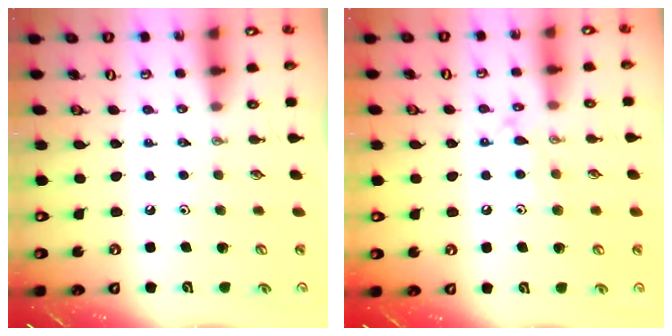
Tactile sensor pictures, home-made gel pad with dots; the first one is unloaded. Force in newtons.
{"total": 10.1, "press": 10.1, "slide": 0.8}